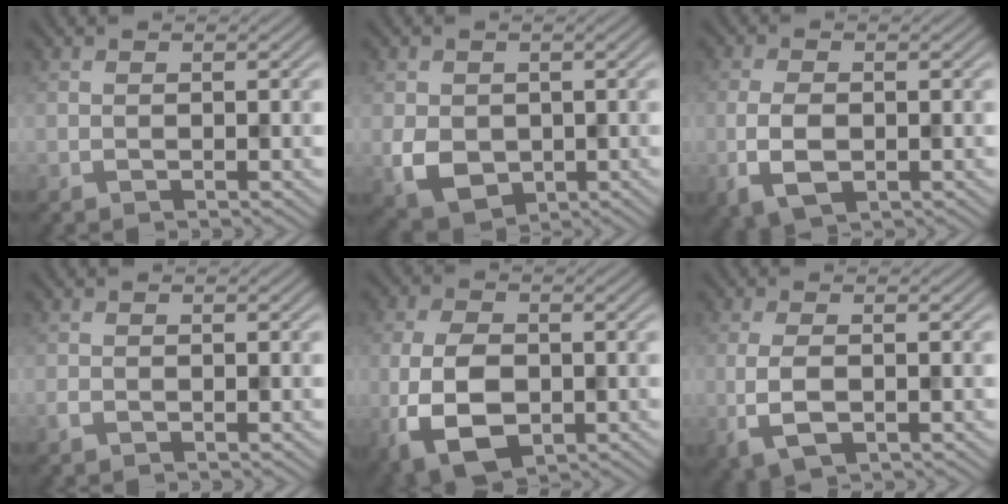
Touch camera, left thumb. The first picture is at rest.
{"total": 5.3, "force": [-0.6, 4.3, 3.0], "torque": [-0.077, -0.012, -0.012]}
{"total": 4.6, "force": [-1.2, 2.4, 3.8], "torque": [-0.087, -0.008, -0.022]}
{"total": 0.7, "force": [-0.5, 0.4, 0.3], "torque": [-0.008, -0.001, -0.009]}
{"total": 9.0, "force": [-2.3, 5.5, 6.7], "torque": [-0.162, -0.014, -0.048]}
{"total": 4.2, "force": [-0.9, 1.8, 3.7], "torque": [-0.093, -0.008, -0.018]}